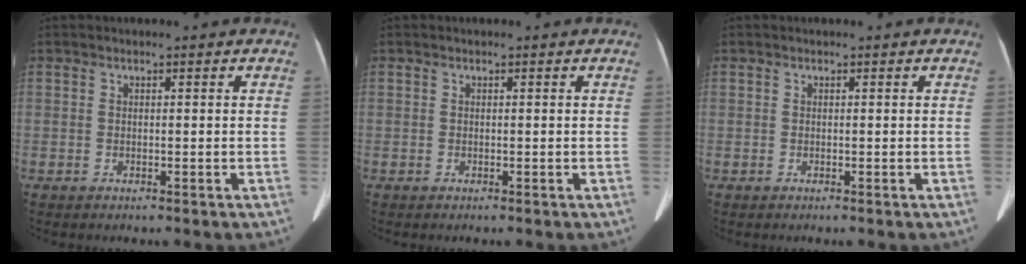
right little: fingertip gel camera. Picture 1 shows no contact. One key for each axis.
{"total": 0.0}
{"total": 0.0}